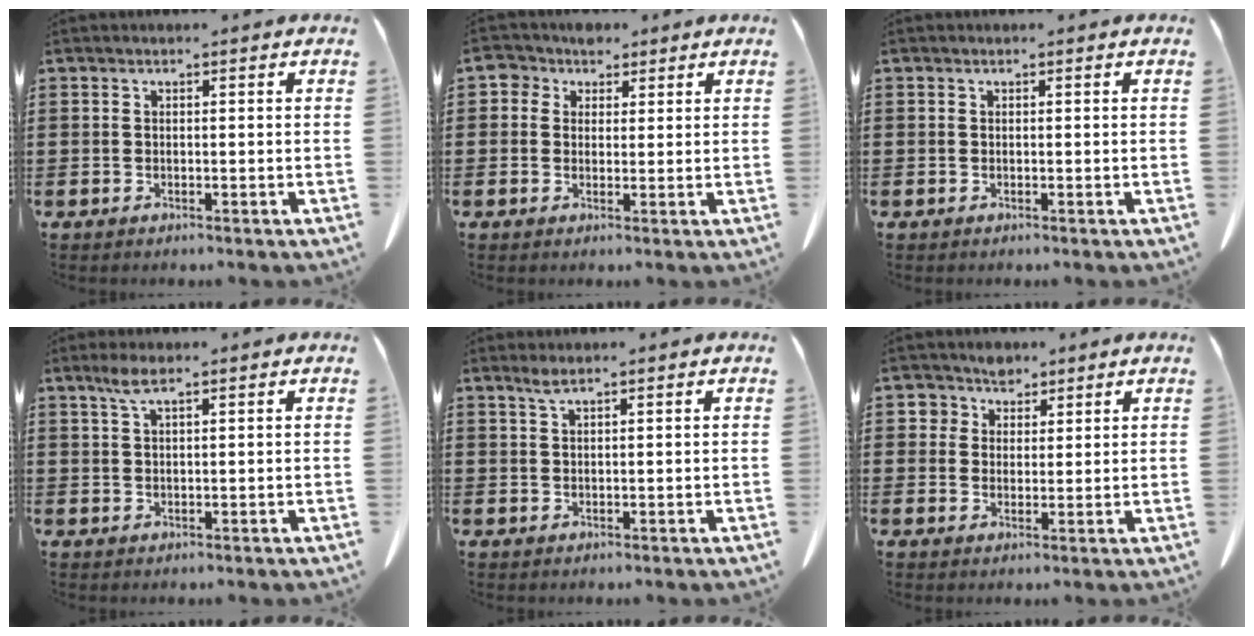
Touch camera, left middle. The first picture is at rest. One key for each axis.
{"total": 3.6, "fx": 2.0, "fy": 2.7, "fz": 1.0, "tx": -0.027, "ty": 0.008, "tz": 0.034}
{"total": 0.0}
{"total": 3.0, "fx": 1.8, "fy": 0.6, "fz": 2.4, "tx": -0.051, "ty": 0.006, "tz": 0.031}
{"total": 1.6, "fx": 1.2, "fy": 0.1, "fz": 1.1, "tx": -0.024, "ty": 0.000, "tz": 0.022}
{"total": 3.5, "fx": 2.4, "fy": 2.5, "fz": 0.5, "tx": -0.017, "ty": 0.010, "tz": 0.044}